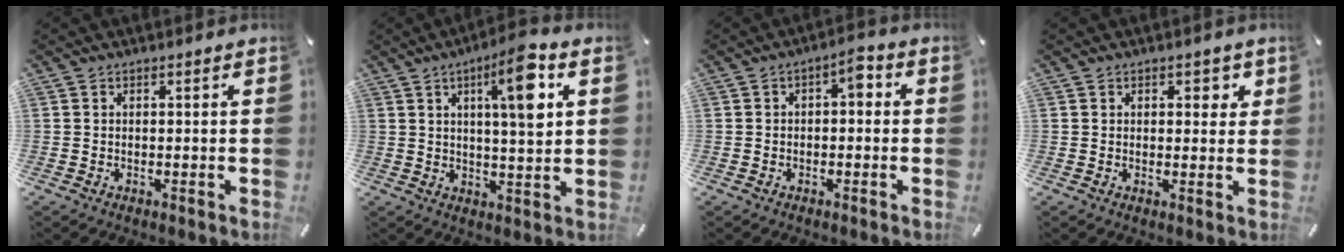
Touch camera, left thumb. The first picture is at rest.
{"total": 11.4, "force": [4.6, 2.4, 10.2], "torque": [-0.155, -0.013, 0.063]}
{"total": 3.8, "force": [-0.5, 2.1, 3.2], "torque": [-0.047, 0.012, -0.017]}
{"total": 2.3, "force": [1.0, 1.6, 1.3], "torque": [-0.004, -0.003, 0.010]}